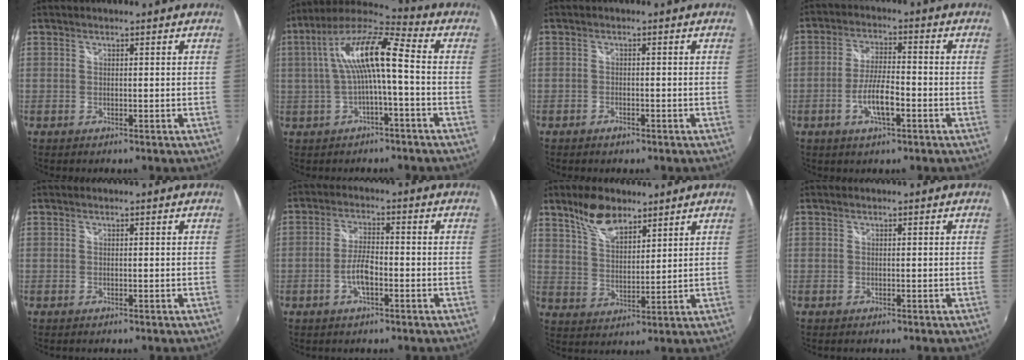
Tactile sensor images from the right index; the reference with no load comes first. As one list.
[{"total": 12.7, "force": [-0.1, 2.2, 12.5], "torque": [-0.245, 0.024, -0.002]}, {"total": 1.7, "force": [-1.2, 1.0, 0.7], "torque": [-0.016, -0.002, -0.022]}, {"total": 7.1, "force": [-2.9, 1.8, 6.3], "torque": [-0.123, 0.001, -0.051]}, {"total": 0.0}, {"total": 4.8, "force": [-1.9, 1.6, 4.1], "torque": [-0.088, 0.005, -0.036]}, {"total": 8.5, "force": [6.2, 3.7, 4.5], "torque": [-0.083, 0.011, 0.120]}, {"total": 0.0}]